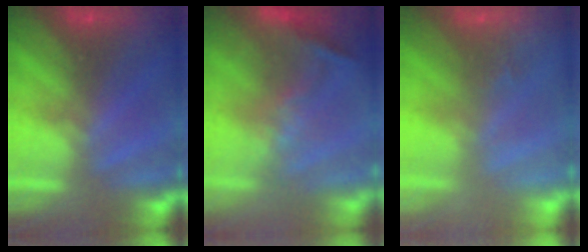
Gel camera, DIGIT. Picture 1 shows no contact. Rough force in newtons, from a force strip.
{"total": 1.1}
{"total": 2.3}